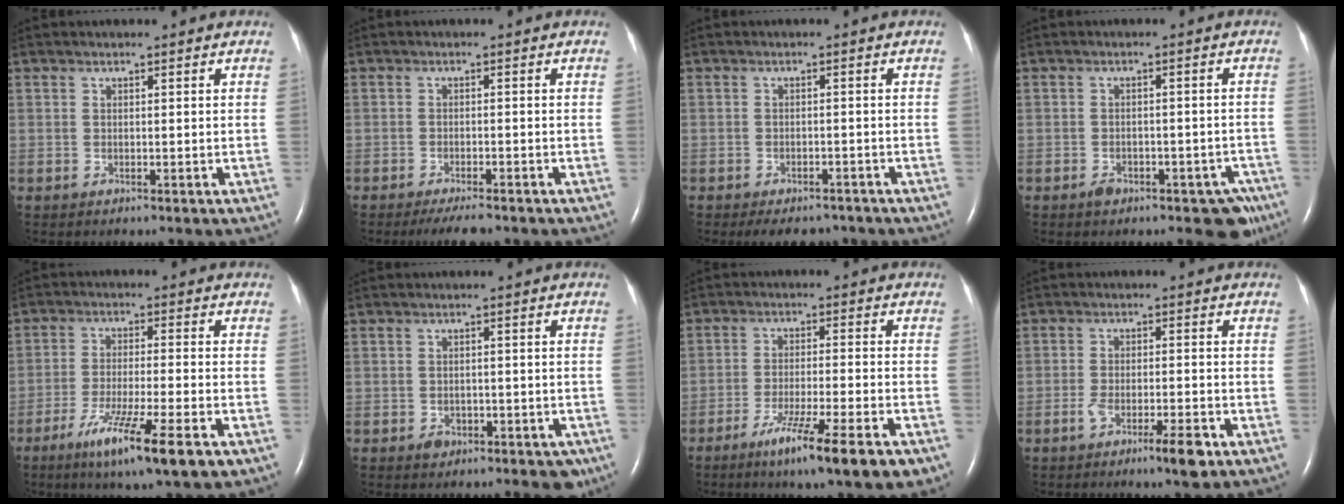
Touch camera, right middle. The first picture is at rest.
{"total": 4.3, "force": [-3.5, 0.7, 2.4], "torque": [-0.038, -0.008, -0.054]}
{"total": 6.3, "force": [-5.3, 2.8, 2.1], "torque": [-0.023, 0.000, -0.068]}
{"total": 6.1, "force": [-4.1, 3.1, 3.3], "torque": [-0.018, 0.017, -0.050]}
{"total": 11.4, "force": [-6.4, 0.2, 9.5], "torque": [-0.172, -0.031, -0.106]}
{"total": 4.0, "force": [-2.3, 2.6, 2.1], "torque": [-0.016, 0.007, -0.021]}
{"total": 12.1, "force": [-7.4, 0.1, 9.6], "torque": [-0.146, -0.028, -0.113]}
{"total": 5.5, "force": [-3.2, 0.7, 4.4], "torque": [-0.074, -0.004, -0.053]}